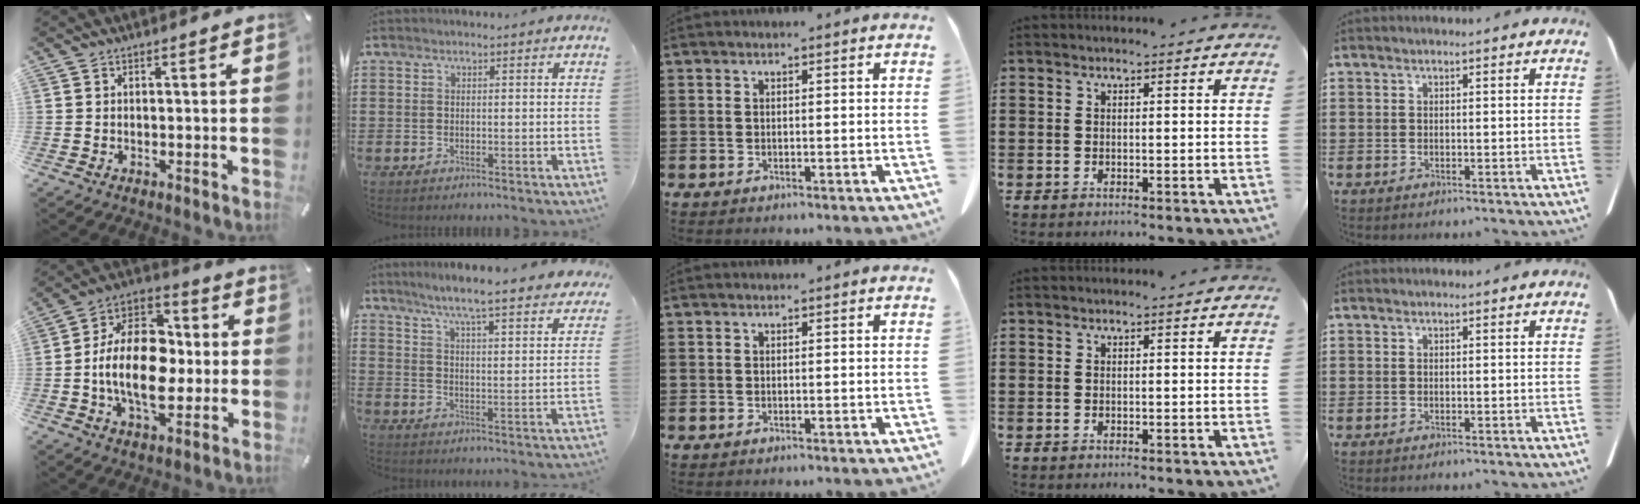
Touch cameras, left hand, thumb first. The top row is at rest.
{"thumb": {"total": 18.1, "force": [-2.4, 12.0, 13.3], "torque": [-0.269, 0.008, -0.047]}, "index": {"total": 5.7, "force": [5.2, -0.7, 2.3], "torque": [-0.070, -0.040, 0.083]}}